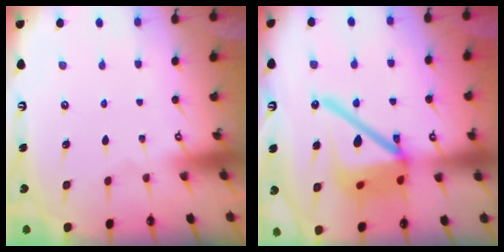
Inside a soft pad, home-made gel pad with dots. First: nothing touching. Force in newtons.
{"total": 19.8, "press": 19.6, "slide": 2.8}